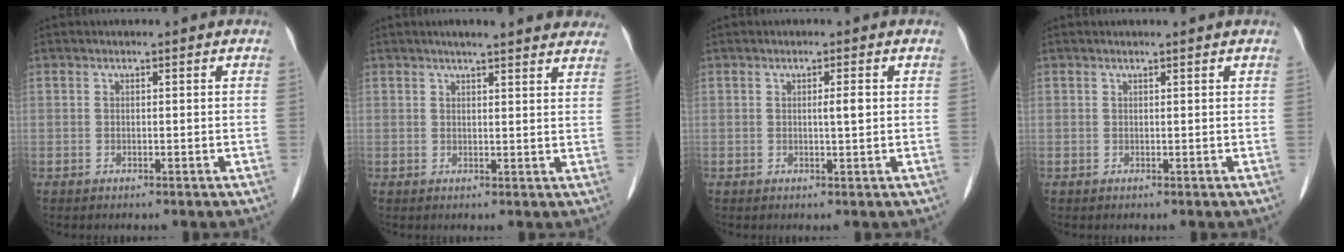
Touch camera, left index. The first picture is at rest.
{"total": 13.2, "force": [11.6, 1.9, 6.0], "torque": [-0.062, 0.017, 0.127]}
{"total": 1.6, "force": [0.3, 0.0, 1.6], "torque": [-0.027, -0.001, 0.005]}
{"total": 1.1, "force": [1.0, -0.1, 0.4], "torque": [-0.015, 0.007, 0.018]}